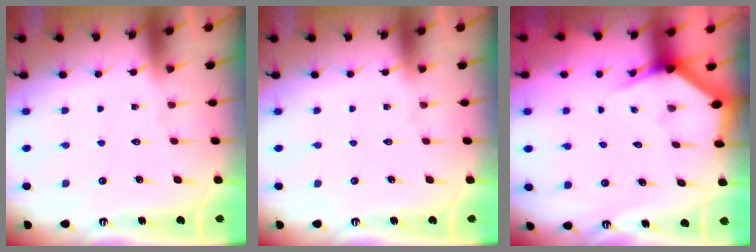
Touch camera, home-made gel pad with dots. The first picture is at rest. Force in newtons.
{"total": 0.0}
{"total": 2.9, "press": 2.9, "slide": 0.0}